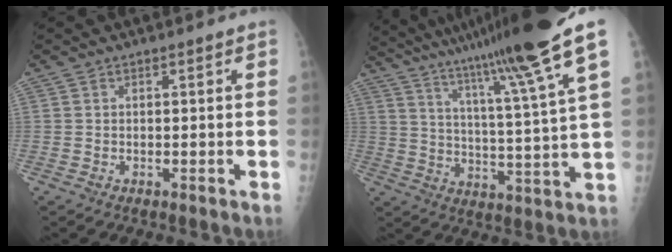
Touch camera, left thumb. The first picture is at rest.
{"total": 23.3, "force": [16.1, 0.4, 16.9], "torque": [-0.257, -0.064, 0.239]}